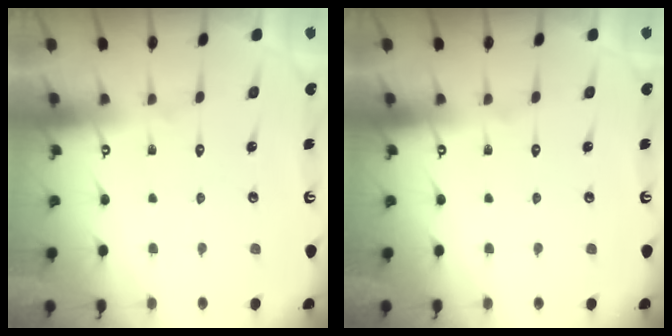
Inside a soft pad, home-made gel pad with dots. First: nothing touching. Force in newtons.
{"total": 0.0}